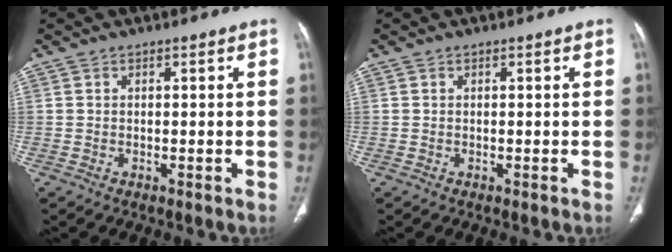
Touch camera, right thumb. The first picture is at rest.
{"total": 0.0}